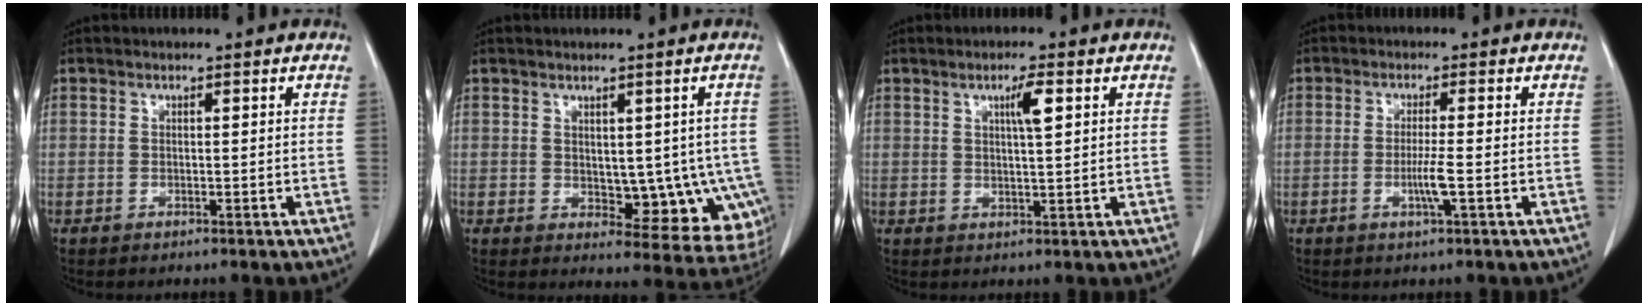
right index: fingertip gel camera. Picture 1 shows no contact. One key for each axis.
{"total": 9.7, "fx": -1.3, "fy": 5.5, "fz": 7.8, "tx": -0.065, "ty": 0.002, "tz": -0.004}
{"total": 3.4, "fx": 1.4, "fy": 0.3, "fz": 3.1, "tx": -0.055, "ty": -0.001, "tz": 0.022}
{"total": 3.2, "fx": -1.0, "fy": -0.4, "fz": 3.1, "tx": -0.058, "ty": -0.005, "tz": -0.018}